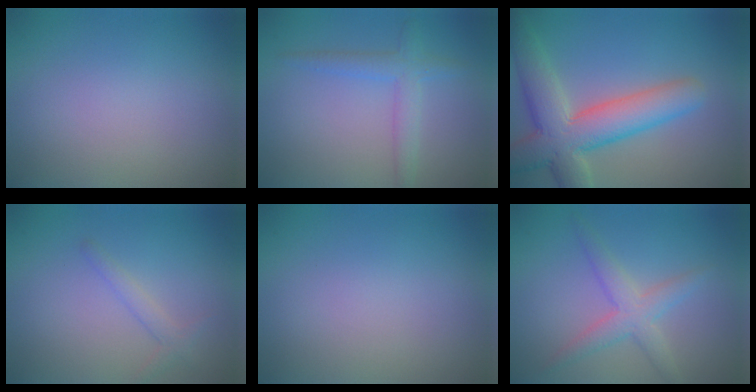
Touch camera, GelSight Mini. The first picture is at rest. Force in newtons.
{"total": 2.0, "press": 2.0, "slide": 0.1}
{"total": 8.1, "press": 8.1, "slide": 0.6}
{"total": 1.4, "press": 1.4, "slide": 0.0}
{"total": 0.0}
{"total": 3.0, "press": 3.0, "slide": 0.2}